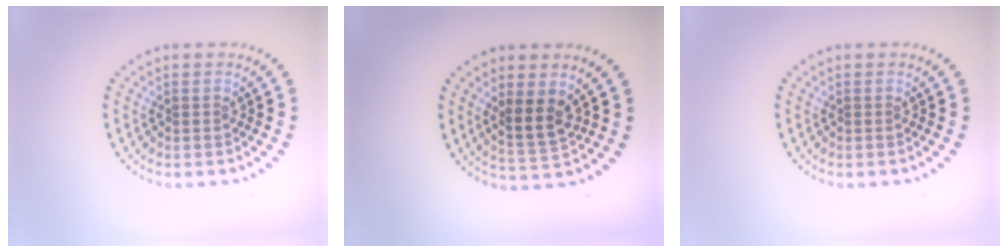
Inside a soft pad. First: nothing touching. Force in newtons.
{"total": 2.9, "press": 2.5, "slide": 1.3}
{"total": 0.0}